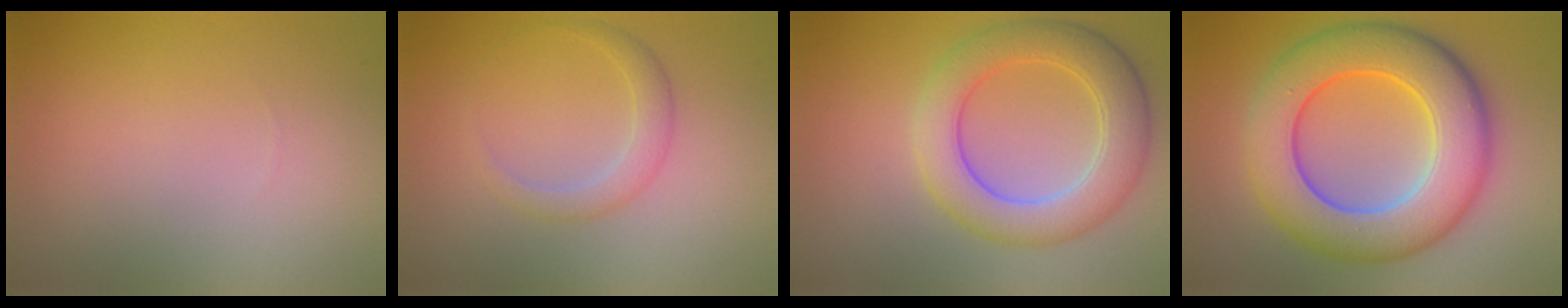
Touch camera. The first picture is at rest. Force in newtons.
{"total": 1.9, "press": 1.9, "slide": 0.1}
{"total": 6.2, "press": 6.2, "slide": 0.2}
{"total": 10.9, "press": 10.9, "slide": 0.1}